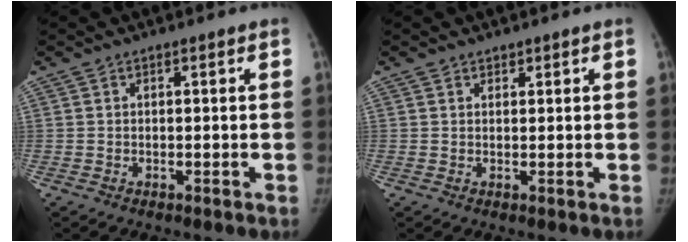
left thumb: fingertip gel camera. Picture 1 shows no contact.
{"total": 1.0, "force": [0.8, 0.5, 0.0], "torque": [0.012, -0.006, 0.009]}